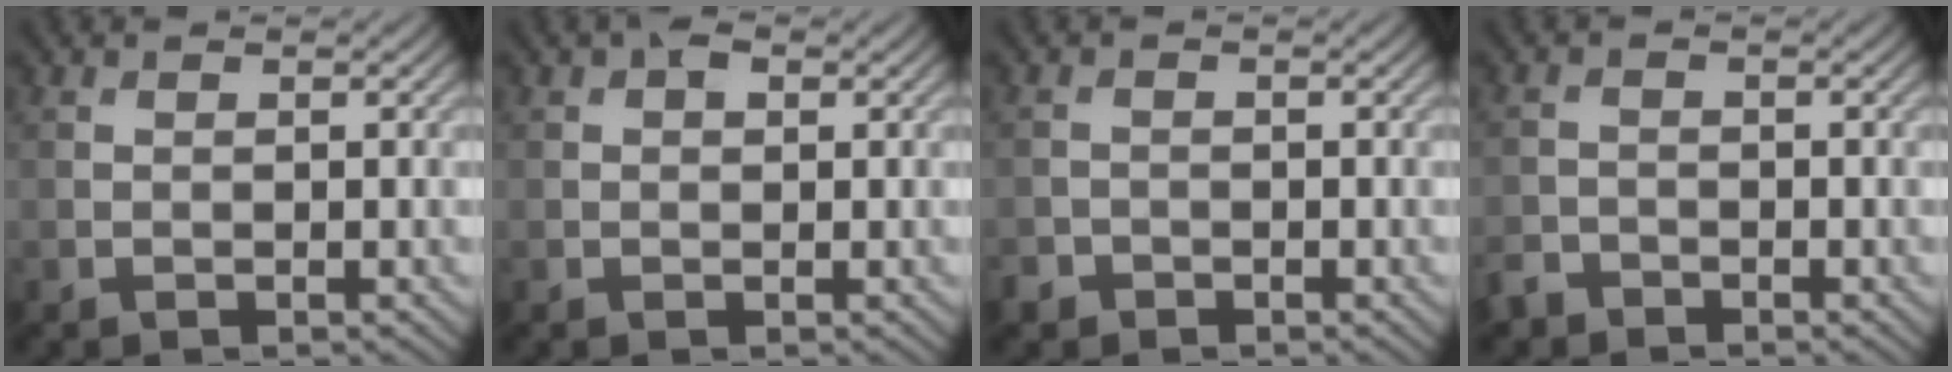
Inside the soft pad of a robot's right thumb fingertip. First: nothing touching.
{"total": 1.4, "force": [0.6, 0.9, 1.0], "torque": [-0.015, 0.003, 0.007]}
{"total": 1.5, "force": [-1.1, 1.0, 0.2], "torque": [-0.002, -0.002, -0.026]}
{"total": 2.0, "force": [-1.7, 1.0, 0.4], "torque": [-0.009, -0.003, -0.042]}